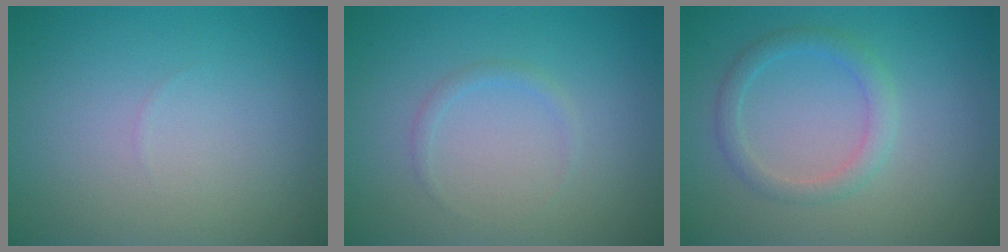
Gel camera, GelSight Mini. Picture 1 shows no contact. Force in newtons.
{"total": 0.8, "press": 0.8, "slide": 0.0}
{"total": 2.1, "press": 2.1, "slide": 0.1}